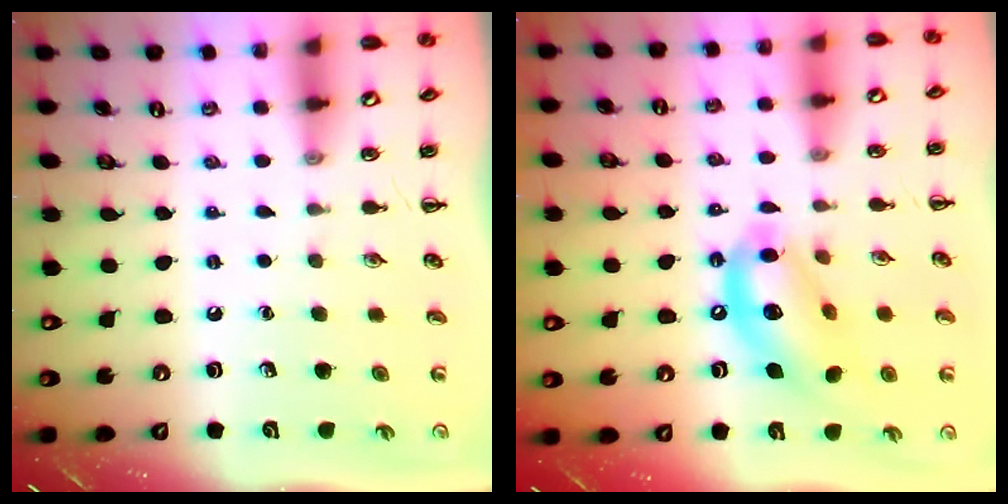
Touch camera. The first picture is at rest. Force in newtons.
{"total": 15.1, "press": 14.5, "slide": 4.1}